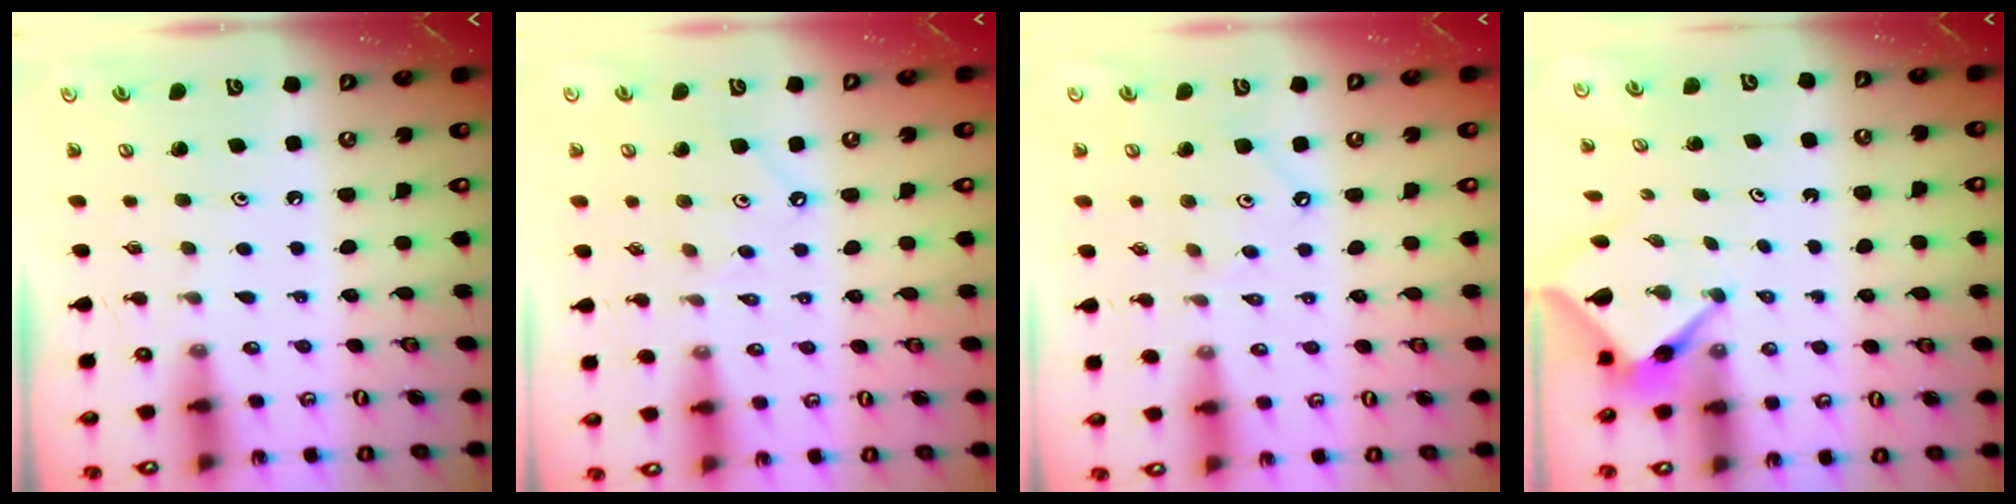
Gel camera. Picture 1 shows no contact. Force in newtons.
{"total": 3.3, "press": 3.3, "slide": 0.6}
{"total": 3.3, "press": 3.3, "slide": 0.6}
{"total": 3.9, "press": 3.9, "slide": 0.2}